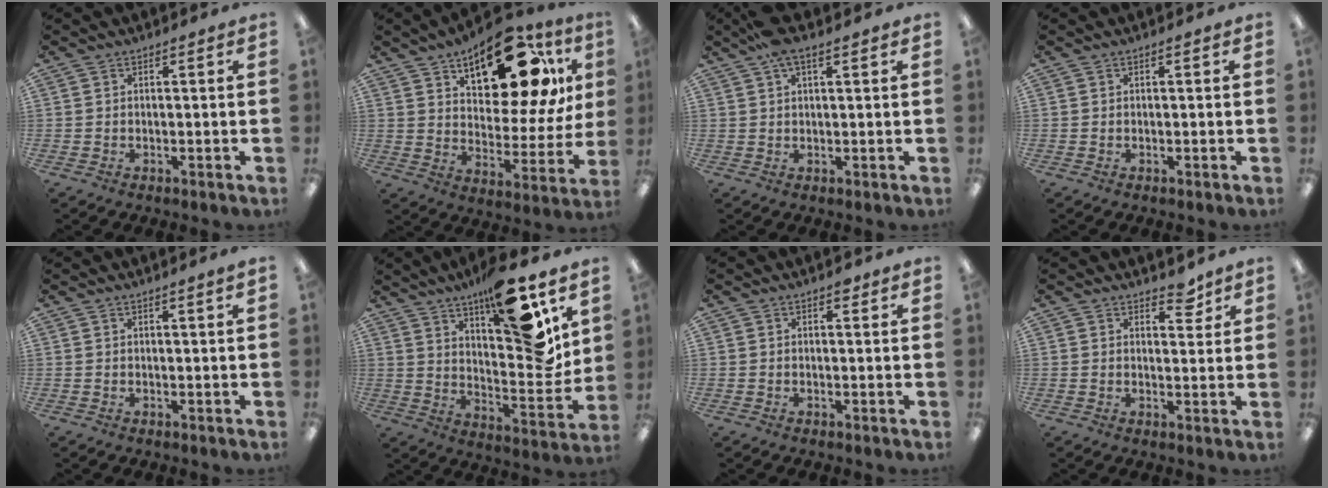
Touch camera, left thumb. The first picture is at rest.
{"total": 20.5, "force": [12.9, 9.1, 13.0], "torque": [-0.170, -0.077, 0.212]}
{"total": 5.0, "force": [2.9, 1.6, 3.7], "torque": [-0.072, 0.000, 0.050]}
{"total": 0.0}
{"total": 1.0, "force": [0.6, -0.1, 0.8], "torque": [-0.013, -0.002, 0.011]}
{"total": 18.7, "force": [12.7, 5.1, 12.7], "torque": [-0.170, -0.102, 0.204]}
{"total": 1.2, "force": [0.9, 0.5, 0.7], "torque": [0.001, -0.006, 0.012]}
{"total": 4.1, "force": [3.4, 1.7, 1.5], "torque": [-0.004, -0.021, 0.055]}